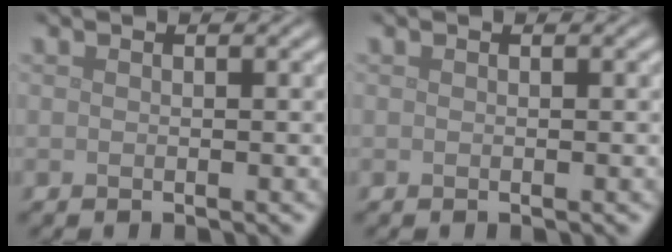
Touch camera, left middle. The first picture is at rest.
{"total": 0.0}